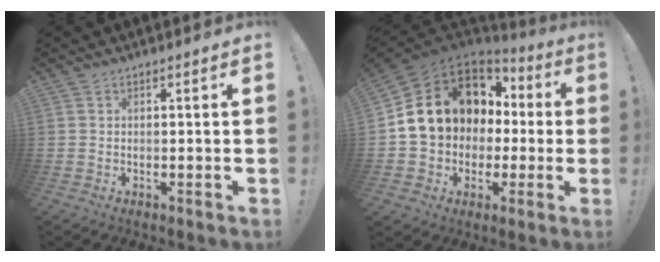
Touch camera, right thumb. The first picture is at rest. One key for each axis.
{"total": 16.7, "fx": 3.6, "fy": 13.4, "fz": 9.3, "tx": -0.158, "ty": -0.006, "tz": 0.097}